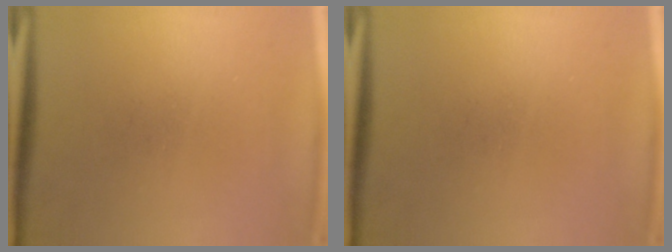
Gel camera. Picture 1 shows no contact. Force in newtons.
{"total": 0.0}